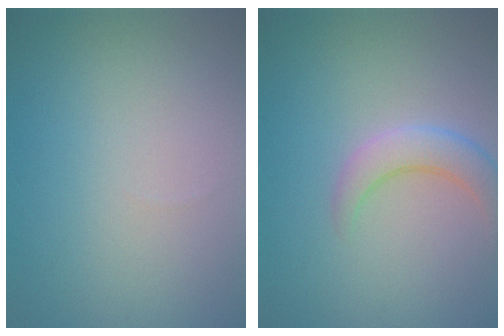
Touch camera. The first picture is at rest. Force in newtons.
{"total": 3.4, "press": 3.4, "slide": 0.1}